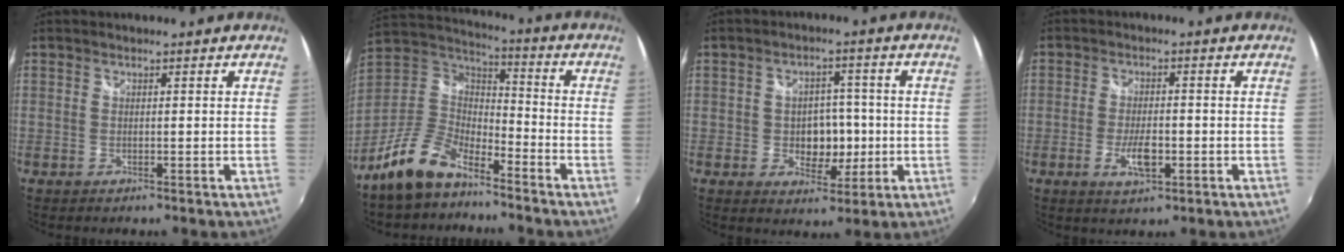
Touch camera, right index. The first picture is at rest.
{"total": 13.3, "force": [-9.6, 5.6, 7.4], "torque": [-0.167, 0.009, -0.185]}
{"total": 7.1, "force": [-1.0, 5.3, 4.6], "torque": [-0.079, 0.004, -0.008]}
{"total": 5.4, "force": [-1.9, 2.1, 4.5], "torque": [-0.094, -0.006, -0.033]}